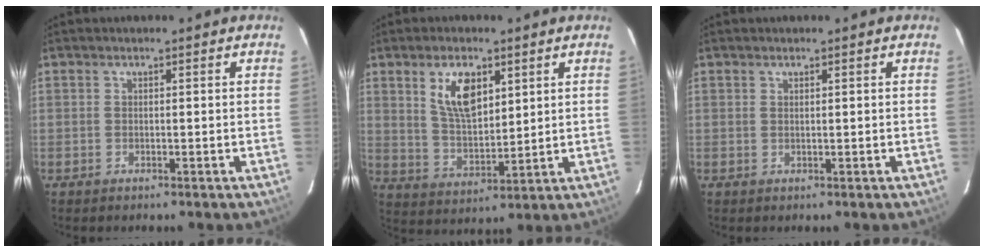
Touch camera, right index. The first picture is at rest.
{"total": 9.5, "force": [4.3, 4.6, 7.0], "torque": [-0.129, 0.004, 0.091]}
{"total": 0.0}